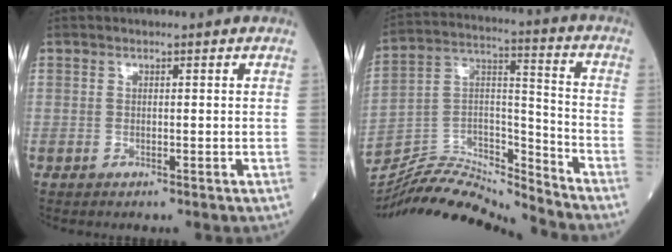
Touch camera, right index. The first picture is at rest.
{"total": 16.2, "force": [-16.0, 0.3, 2.3], "torque": [-0.041, 0.045, -0.285]}